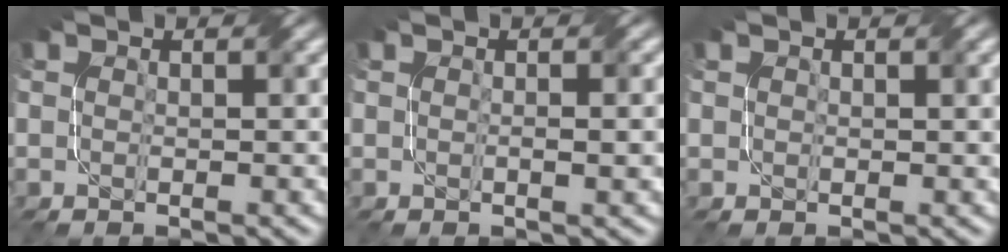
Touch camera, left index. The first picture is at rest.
{"total": 1.3, "force": [0.0, 0.2, 1.3], "torque": [-0.020, -0.001, -0.001]}
{"total": 0.9, "force": [0.6, 0.6, 0.3], "torque": [-0.007, 0.000, 0.013]}